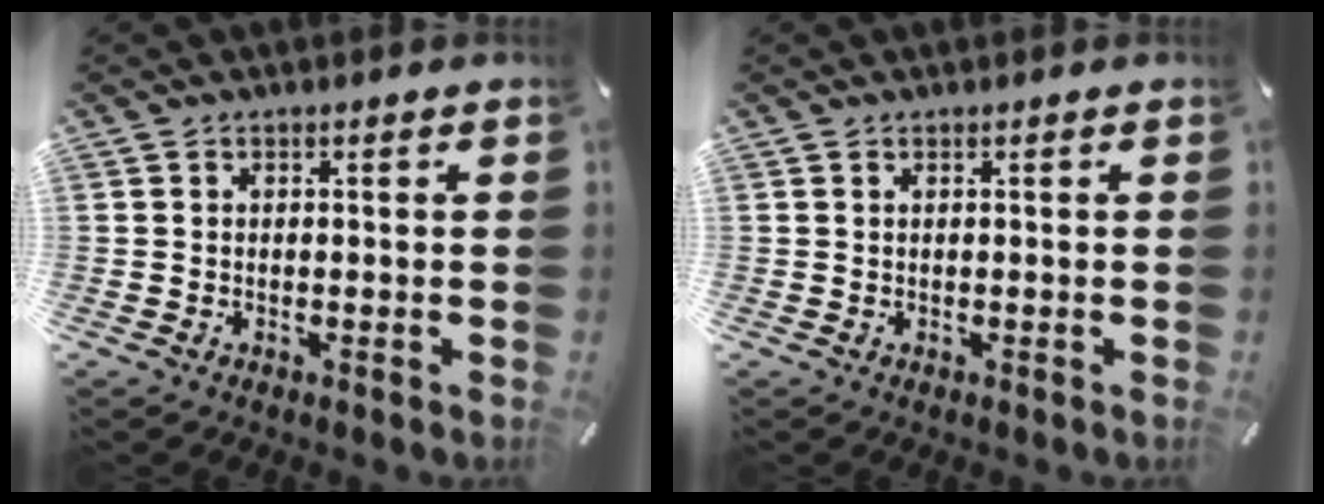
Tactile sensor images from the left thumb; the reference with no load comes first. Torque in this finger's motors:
{"motor_torque": [0.03, 0.02, -0.03, -0.10, 0.03]}